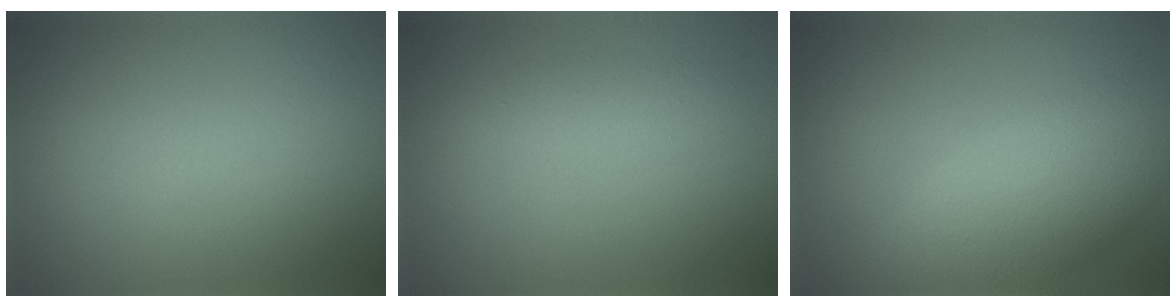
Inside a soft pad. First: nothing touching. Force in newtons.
{"total": 2.2, "press": 2.2, "slide": 0.1}
{"total": 6.3, "press": 6.3, "slide": 0.5}